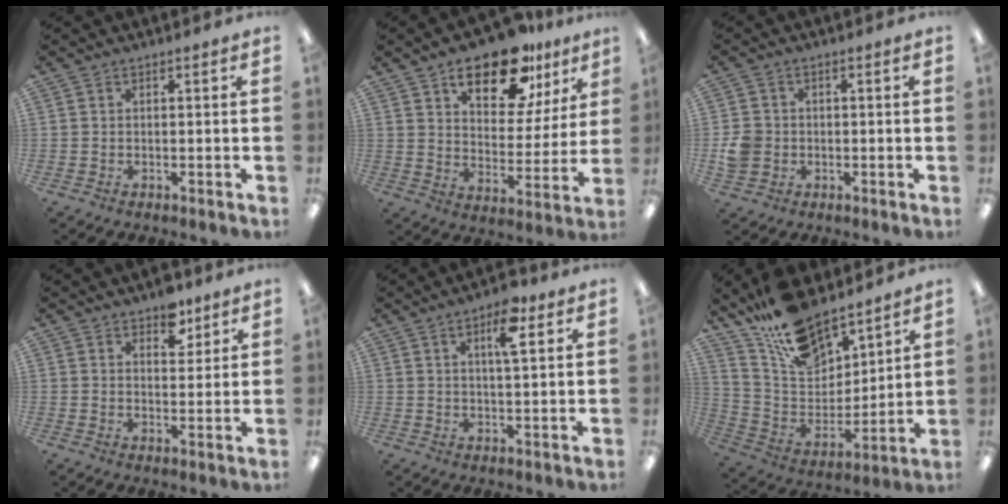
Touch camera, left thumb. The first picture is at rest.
{"total": 17.2, "force": [11.6, 8.0, 10.0], "torque": [-0.147, -0.055, 0.195]}
{"total": 4.8, "force": [-0.7, 4.4, 1.7], "torque": [-0.029, 0.007, -0.012]}
{"total": 6.4, "force": [4.6, 3.4, 2.8], "torque": [-0.019, -0.023, 0.076]}
{"total": 7.2, "force": [3.8, 2.2, 5.7], "torque": [-0.084, -0.007, 0.055]}
{"total": 16.6, "force": [13.6, 7.4, 6.1], "torque": [-0.135, -0.086, 0.253]}